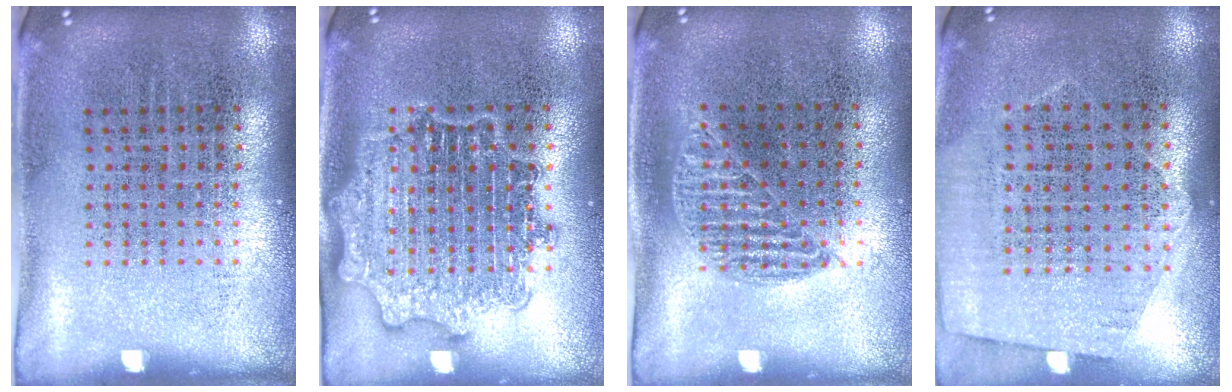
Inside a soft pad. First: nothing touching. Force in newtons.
{"total": 2.8, "press": 2.8, "slide": 0.4}
{"total": 0.8, "press": 0.6, "slide": 0.5}
{"total": 1.3, "press": 1.1, "slide": 0.7}